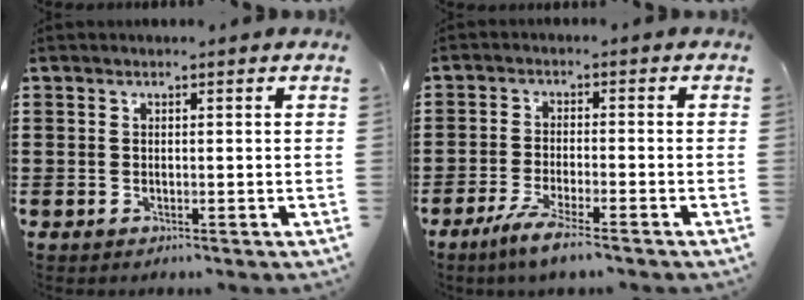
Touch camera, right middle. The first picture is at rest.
{"total": 4.2, "force": [-3.2, -0.1, 2.7], "torque": [-0.058, -0.012, -0.059]}